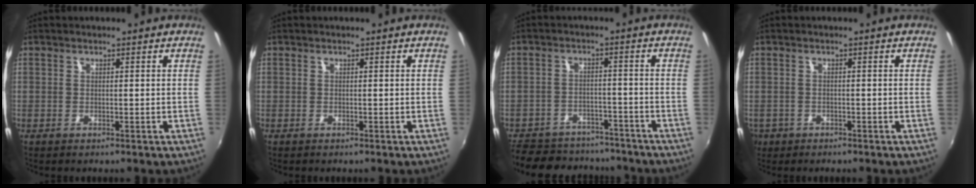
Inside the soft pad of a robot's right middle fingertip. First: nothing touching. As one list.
[{"total": 0.0}, {"total": 18.1, "force": [-14.9, 8.3, 6.3], "torque": [-0.156, 0.018, -0.203]}, {"total": 4.5, "force": [-2.1, 3.6, 1.6], "torque": [-0.046, -0.008, -0.034]}]